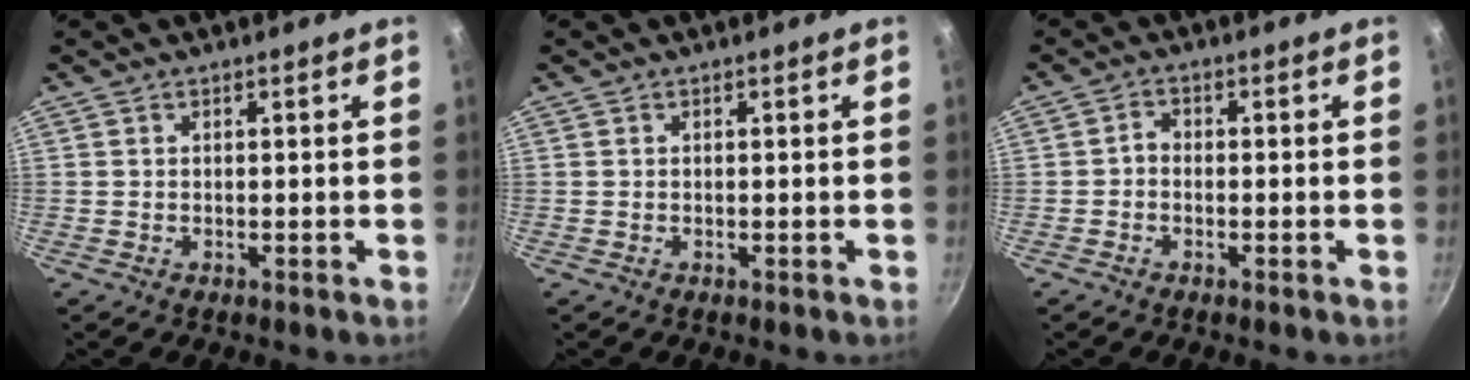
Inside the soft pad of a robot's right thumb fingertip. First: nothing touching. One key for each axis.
{"total": 0.0}
{"total": 1.8, "fx": -0.7, "fy": 1.3, "fz": 1.0, "tx": -0.018, "ty": 0.012, "tz": -0.018}